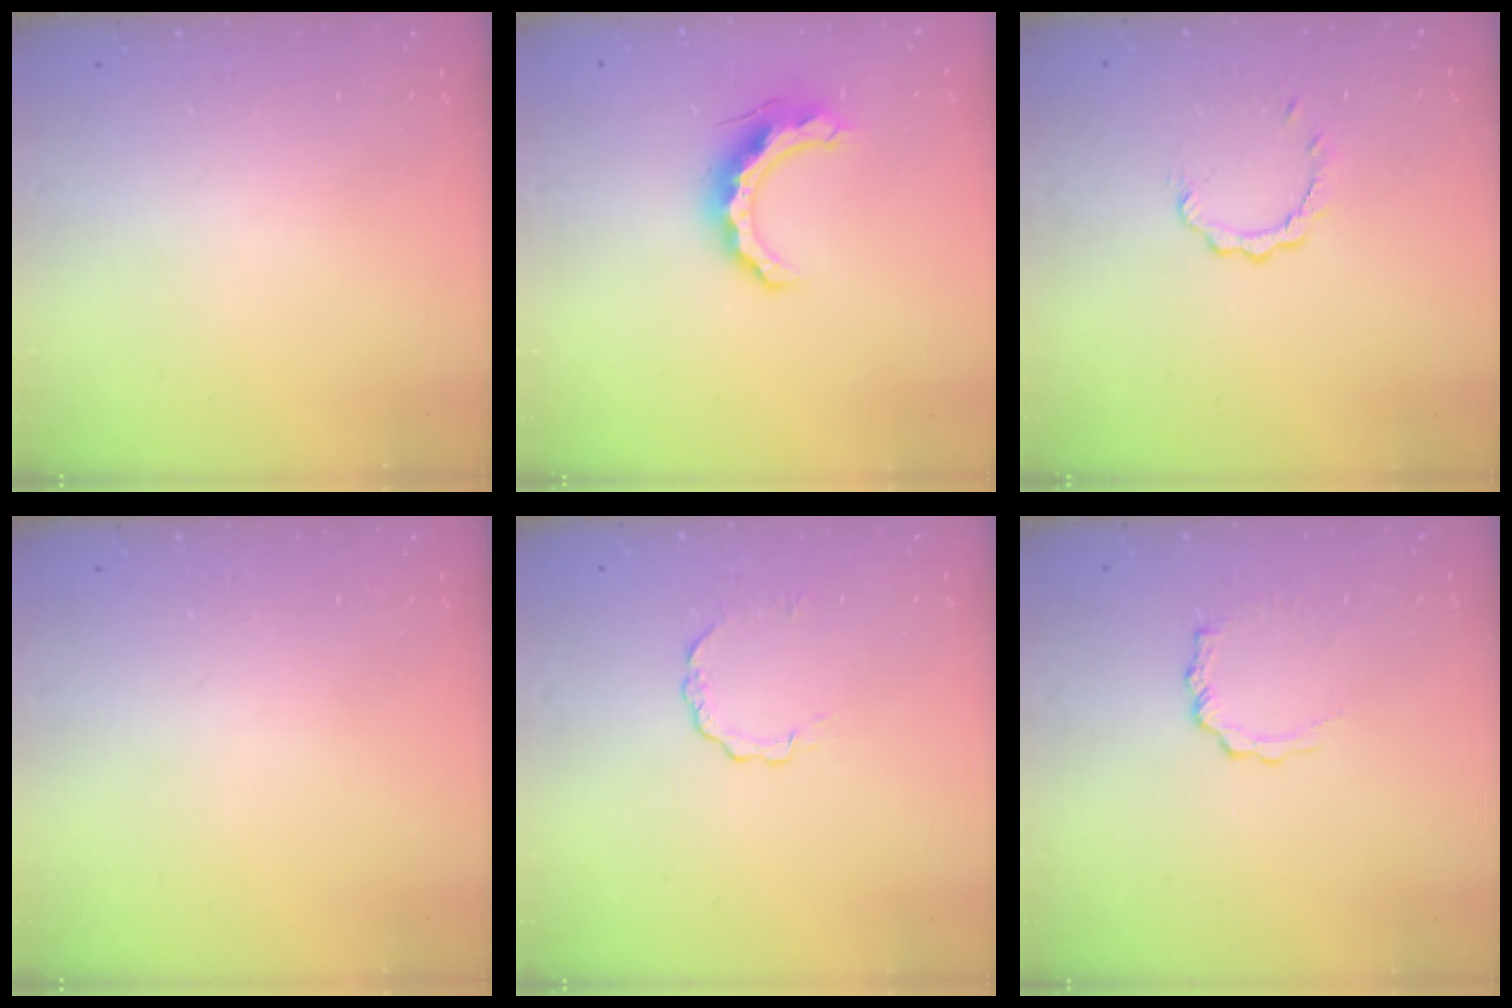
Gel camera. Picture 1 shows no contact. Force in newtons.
{"total": 10.8, "press": 10.8, "slide": 0.4}
{"total": 2.6, "press": 2.5, "slide": 0.3}
{"total": 0.0}
{"total": 2.7, "press": 2.7, "slide": 0.3}
{"total": 4.9, "press": 4.9, "slide": 0.5}